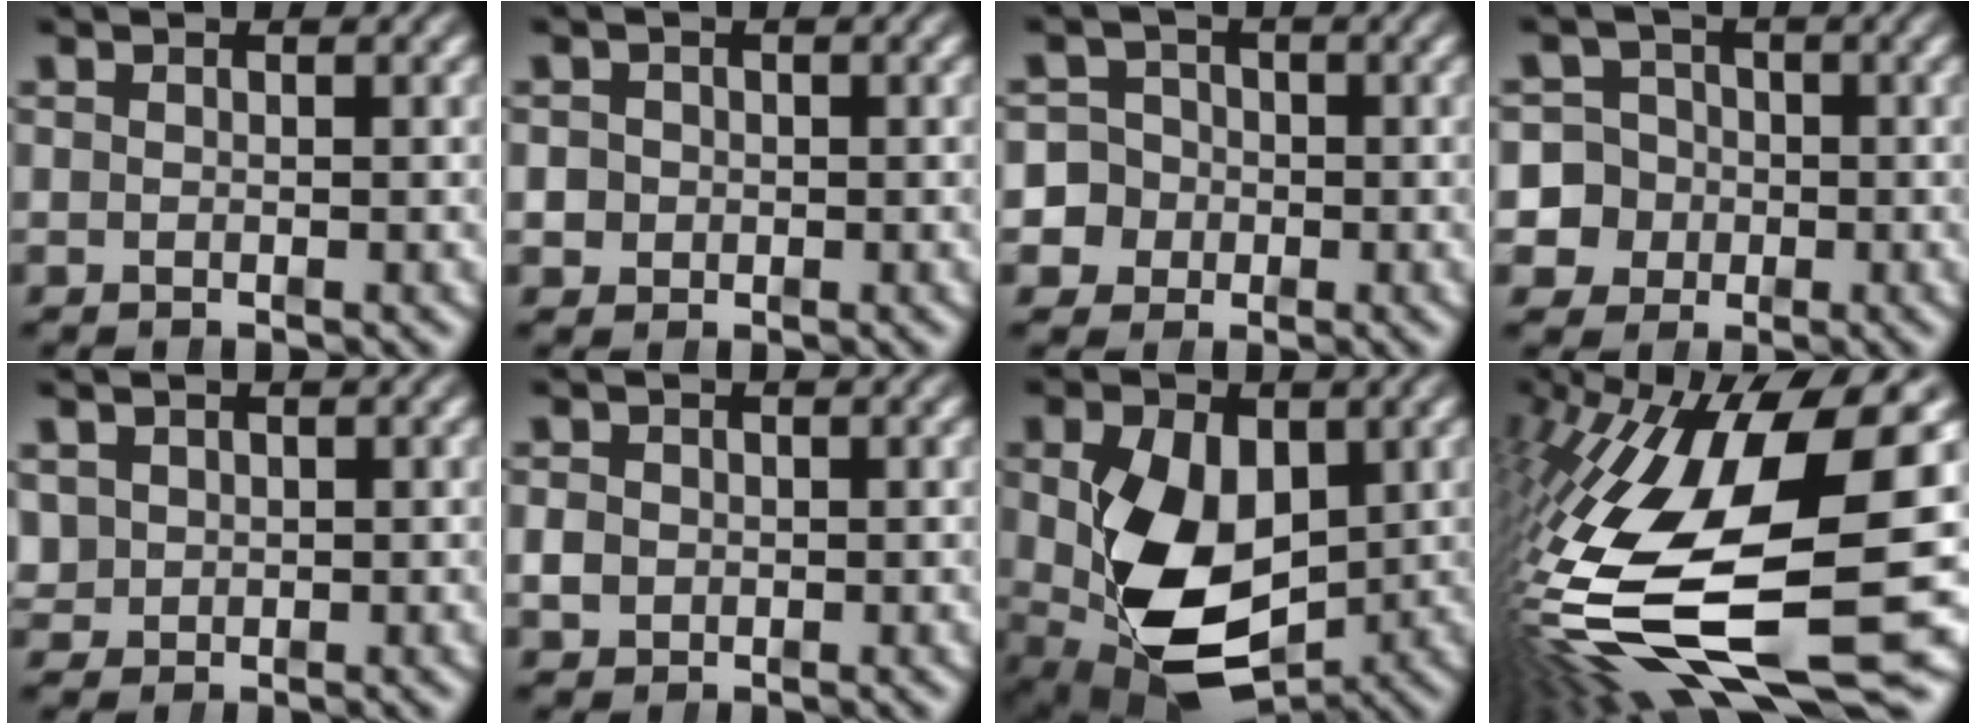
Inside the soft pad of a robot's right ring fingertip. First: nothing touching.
{"total": 2.9, "force": [-0.5, 2.8, 0.7], "torque": [-0.027, -0.011, -0.007]}
{"total": 10.1, "force": [-2.4, 9.5, 2.6], "torque": [-0.086, -0.045, -0.040]}
{"total": 11.3, "force": [-2.7, 10.6, 2.9], "torque": [-0.093, -0.050, -0.045]}
{"total": 3.4, "force": [0.3, 3.2, 1.1], "torque": [-0.047, -0.017, 0.016]}
{"total": 1.5, "force": [-0.3, 1.4, 0.7], "torque": [-0.019, -0.008, 0.001]}
{"total": 11.1, "force": [-1.6, 7.3, 8.1], "torque": [-0.173, -0.056, -0.002]}
{"total": 17.8, "force": [-2.7, 8.2, 15.5], "torque": [-0.287, -0.040, -0.015]}